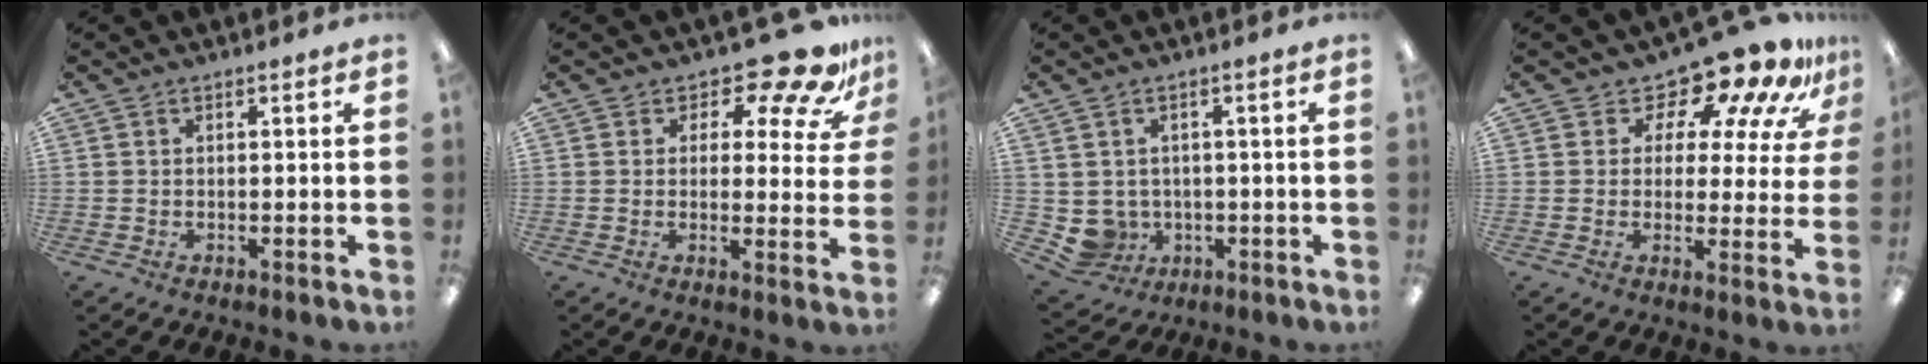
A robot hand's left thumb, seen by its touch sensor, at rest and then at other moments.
{"total": 12.6, "force": [9.1, 4.8, 7.2], "torque": [-0.097, -0.071, 0.153]}
{"total": 5.0, "force": [0.3, 4.9, 0.8], "torque": [-0.044, -0.002, 0.012]}
{"total": 12.3, "force": [10.1, 4.2, 5.5], "torque": [-0.098, -0.083, 0.170]}